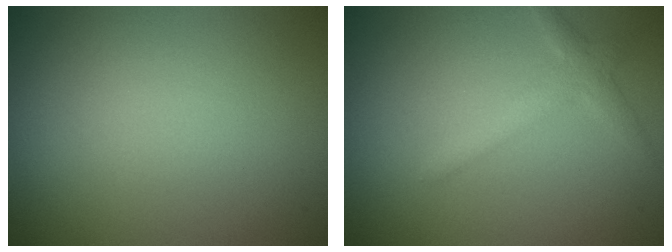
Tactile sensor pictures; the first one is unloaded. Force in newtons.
{"total": 2.2, "press": 2.2, "slide": 0.1}